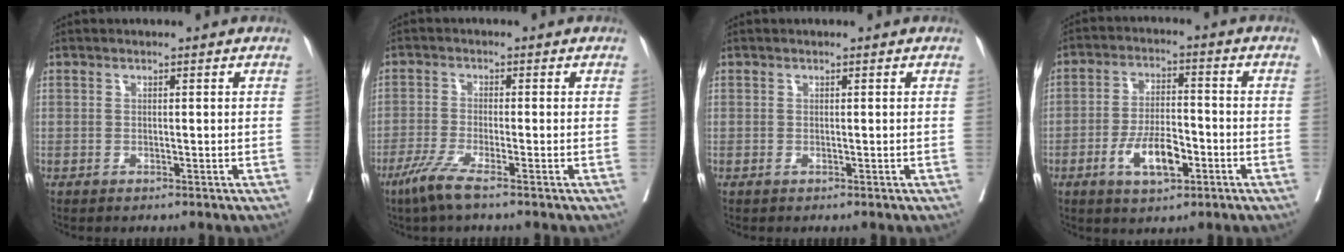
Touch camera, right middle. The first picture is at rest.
{"total": 4.7, "force": [-3.1, -0.2, 3.5], "torque": [-0.073, -0.013, -0.068]}
{"total": 0.0}
{"total": 7.9, "force": [-3.4, 2.9, 6.6], "torque": [-0.121, 0.001, -0.057]}